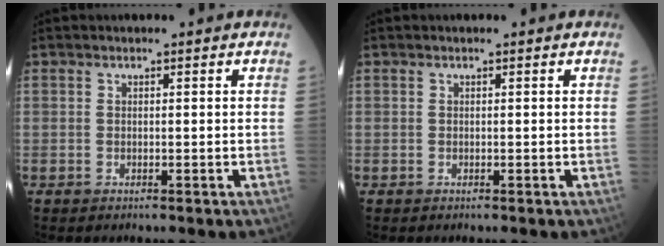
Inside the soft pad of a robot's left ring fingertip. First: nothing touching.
{"total": 0.0}